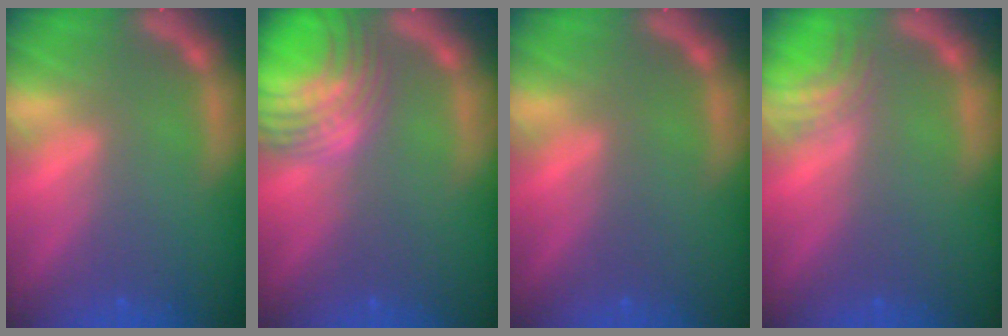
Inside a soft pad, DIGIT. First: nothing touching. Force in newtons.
{"total": 9.5}
{"total": 0.0}
{"total": 3.0}